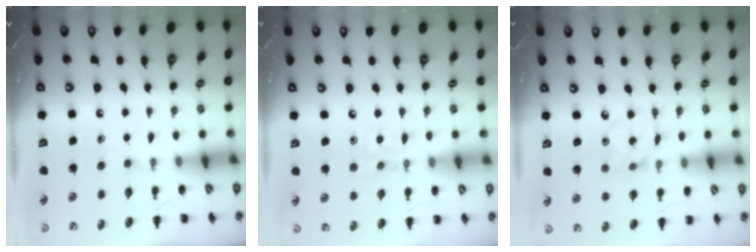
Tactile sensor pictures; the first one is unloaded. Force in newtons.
{"total": 5.4, "press": 5.1, "slide": 1.8}
{"total": 2.4, "press": 2.4, "slide": 0.4}